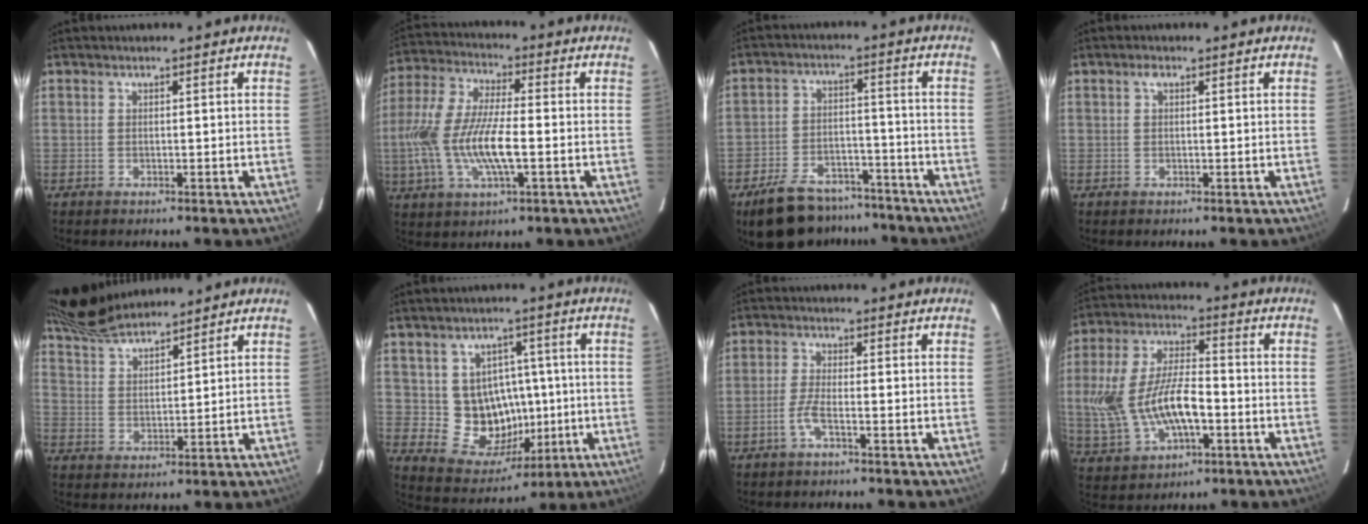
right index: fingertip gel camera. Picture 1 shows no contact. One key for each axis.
{"total": 15.9, "fx": -2.9, "fy": 5.0, "fz": 14.9, "tx": -0.310, "ty": -0.005, "tz": -0.057}
{"total": 15.5, "fx": -12.2, "fy": 7.3, "fz": 6.2, "tx": -0.142, "ty": 0.015, "tz": -0.170}
{"total": 1.2, "fx": 0.5, "fy": 0.5, "fz": 0.9, "tx": -0.015, "ty": 0.006, "tz": 0.008}
{"total": 10.5, "fx": 9.8, "fy": 1.6, "fz": 3.5, "tx": -0.077, "ty": 0.018, "tz": 0.184}
{"total": 11.7, "fx": -0.1, "fy": 10.9, "fz": 4.4, "tx": -0.087, "ty": 0.010, "tz": 0.021}
{"total": 3.1, "fx": -1.7, "fy": 0.3, "fz": 2.5, "tx": -0.063, "ty": 0.001, "tz": -0.038}
{"total": 16.7, "fx": -3.1, "fy": 8.1, "fz": 14.2, "tx": -0.309, "ty": 0.002, "tz": -0.041}